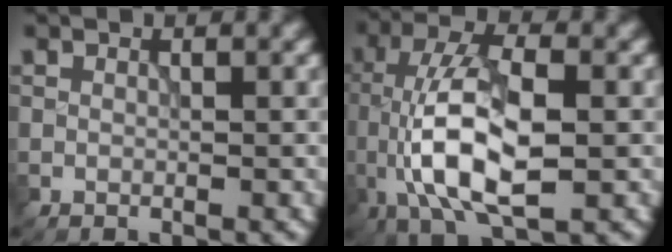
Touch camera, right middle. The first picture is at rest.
{"total": 9.7, "force": [-1.9, 4.0, 8.6], "torque": [-0.167, 0.012, -0.038]}